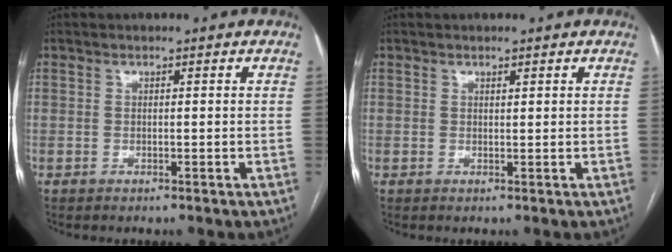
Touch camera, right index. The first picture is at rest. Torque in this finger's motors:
{"motor_torque": [-0.07, 0.02, 0.08, 0.00]}